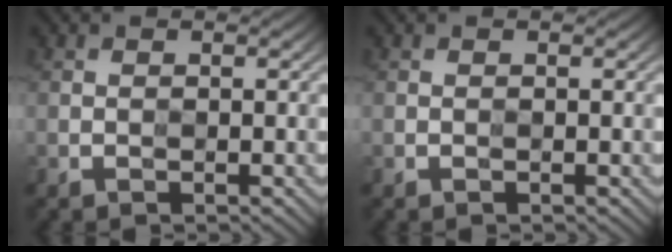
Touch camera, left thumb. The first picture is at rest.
{"total": 0.0}